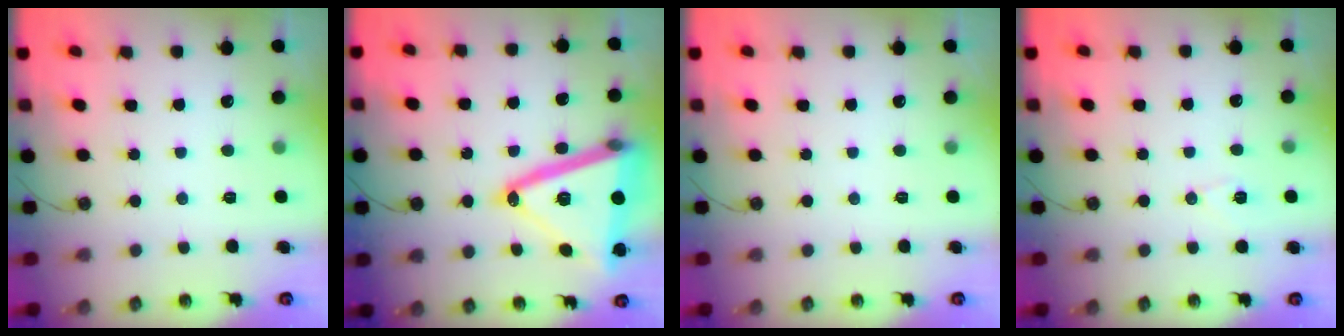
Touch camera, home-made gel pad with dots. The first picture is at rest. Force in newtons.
{"total": 26.8, "press": 26.5, "slide": 3.9}
{"total": 0.0}
{"total": 6.6, "press": 6.5, "slide": 1.1}